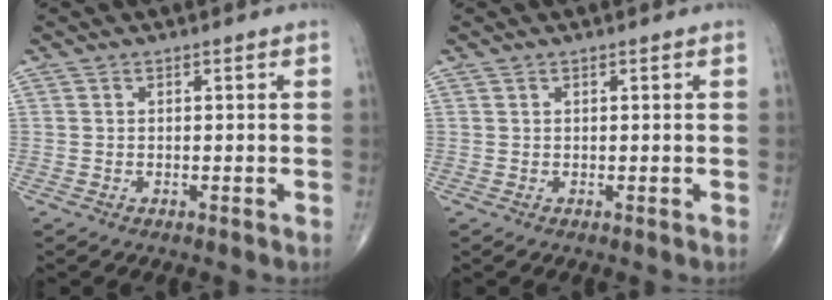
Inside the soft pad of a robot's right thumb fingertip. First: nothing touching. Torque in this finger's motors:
{"motor_torque": [0.15, 0.03, 0.14, 0.11, -0.01]}